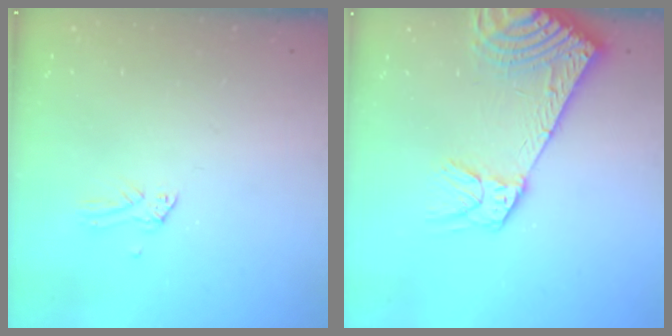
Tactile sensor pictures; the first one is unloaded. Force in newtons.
{"total": 14.2, "press": 13.9, "slide": 3.1}